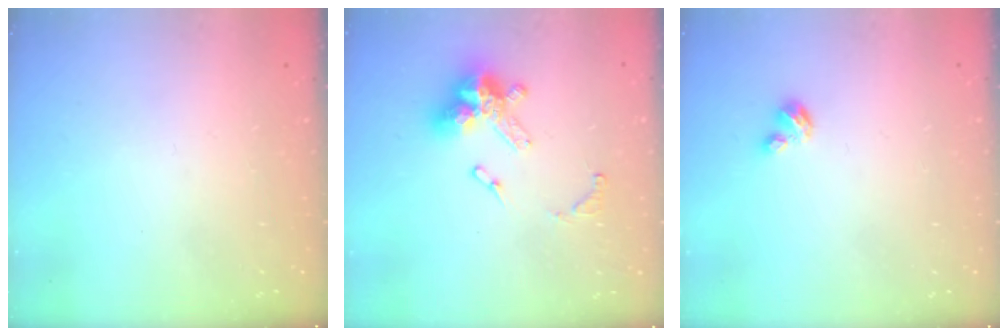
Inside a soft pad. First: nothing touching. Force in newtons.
{"total": 14.0, "press": 14.0, "slide": 1.6}
{"total": 3.2, "press": 3.2, "slide": 0.3}